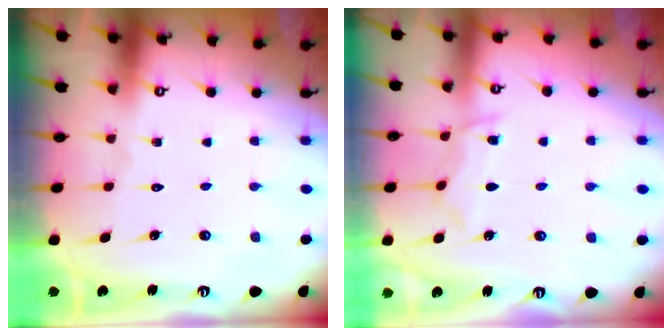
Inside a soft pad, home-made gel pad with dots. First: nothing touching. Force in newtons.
{"total": 6.3, "press": 6.2, "slide": 0.7}